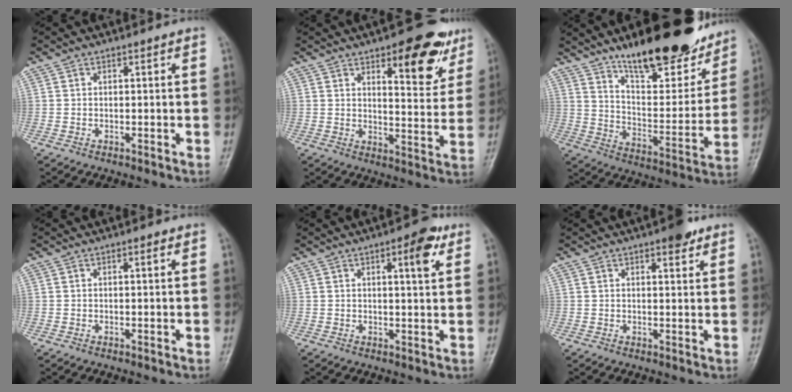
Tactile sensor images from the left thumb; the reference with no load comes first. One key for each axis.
{"total": 13.3, "fx": 7.4, "fy": 5.3, "fz": 9.7, "tx": -0.083, "ty": -0.038, "tz": 0.097}
{"total": 24.0, "fx": 17.2, "fy": 8.2, "fz": 14.6, "tx": -0.162, "ty": -0.085, "tz": 0.267}
{"total": 0.9, "fx": 0.4, "fy": 0.2, "fz": 0.7, "tx": -0.012, "ty": 0.000, "tz": 0.004}
{"total": 5.4, "fx": 2.6, "fy": 1.6, "fz": 4.5, "tx": -0.055, "ty": -0.008, "tz": 0.032}
{"total": 3.8, "fx": 2.5, "fy": 1.3, "fz": 2.6, "tx": -0.027, "ty": -0.011, "tz": 0.031}